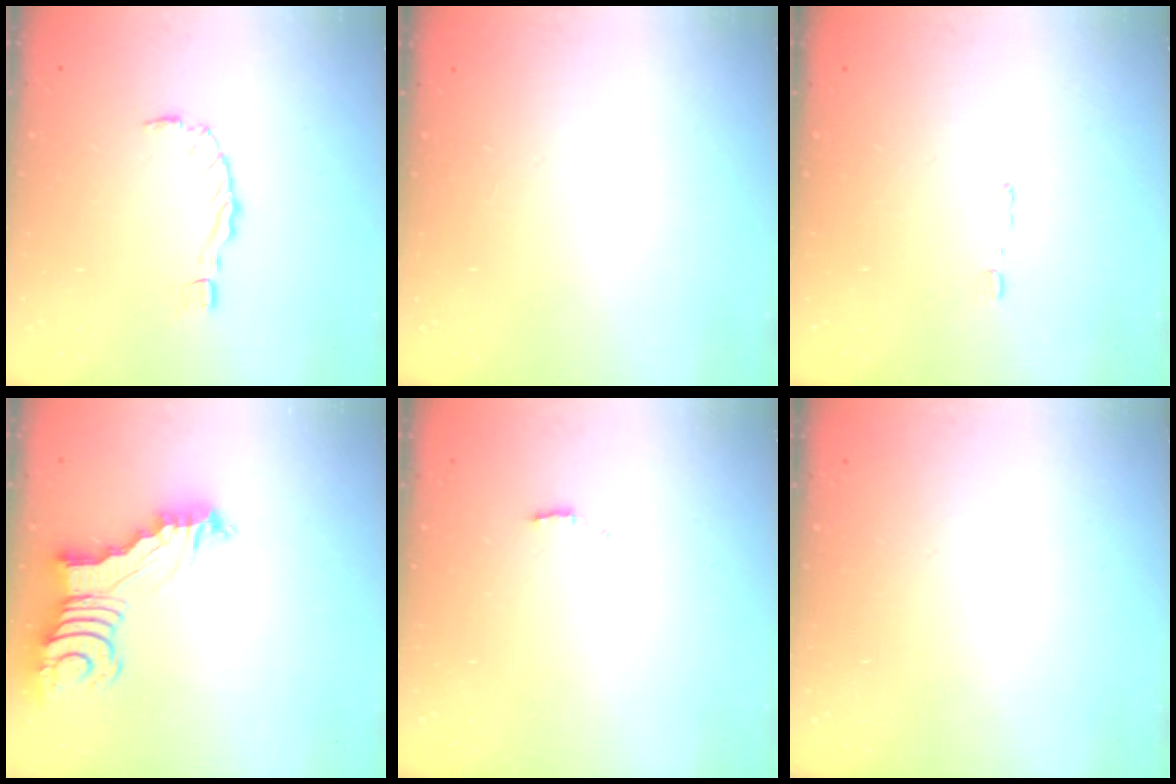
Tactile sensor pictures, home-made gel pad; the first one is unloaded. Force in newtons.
{"total": 0.0}
{"total": 2.9, "press": 2.9, "slide": 0.6}
{"total": 6.1, "press": 6.1, "slide": 0.6}
{"total": 1.3, "press": 1.3, "slide": 0.3}
{"total": 0.0}